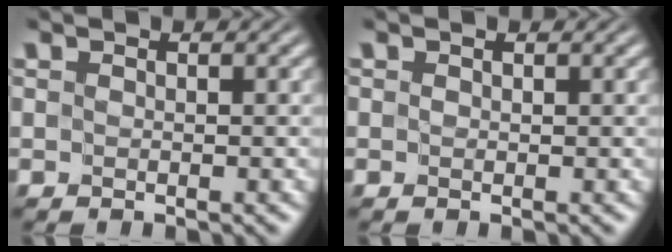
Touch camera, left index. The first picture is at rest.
{"total": 0.0}